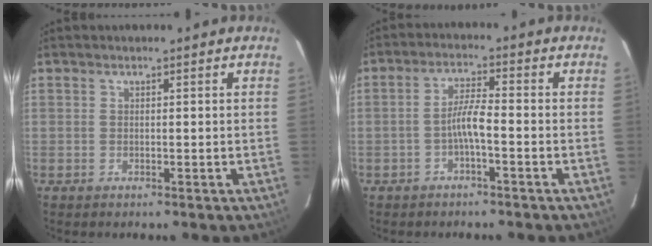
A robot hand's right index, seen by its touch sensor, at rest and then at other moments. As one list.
[{"total": 4.0, "force": [-1.8, 0.2, 3.5], "torque": [-0.074, 0.009, -0.035]}]